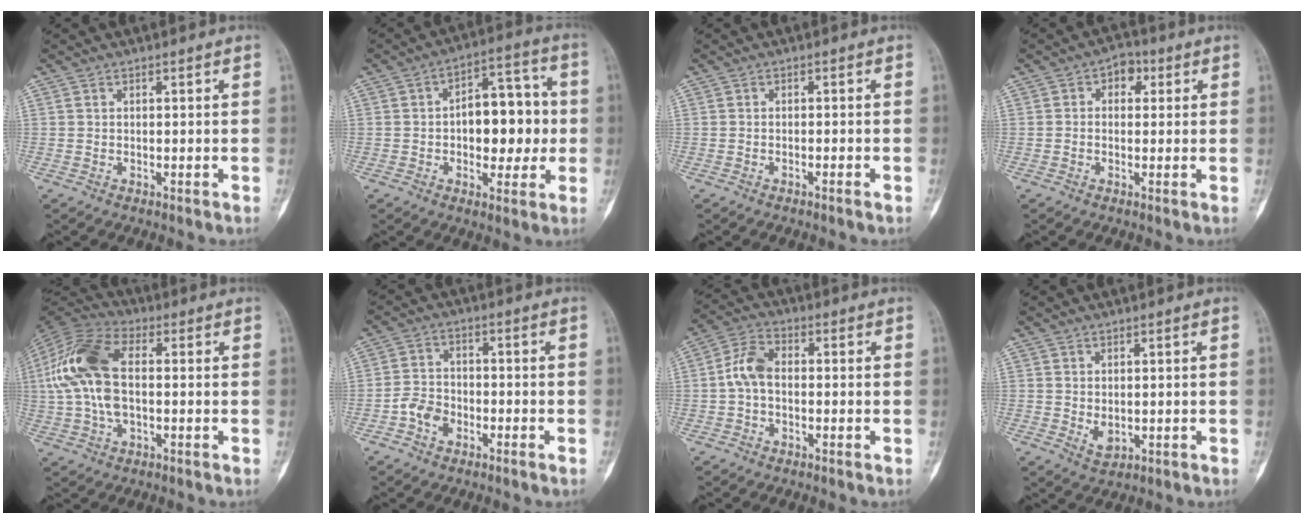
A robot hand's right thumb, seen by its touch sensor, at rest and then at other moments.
{"total": 13.6, "force": [-0.4, 8.1, 11.0], "torque": [-0.105, 0.031, -0.007]}
{"total": 0.9, "force": [-0.6, -0.1, 0.6], "torque": [-0.017, 0.004, -0.007]}
{"total": 3.9, "force": [1.2, 2.9, 2.4], "torque": [-0.010, 0.006, 0.008]}
{"total": 15.4, "force": [0.9, 8.4, 12.8], "torque": [-0.274, 0.028, 0.011]}
{"total": 4.7, "force": [-2.3, 3.3, 2.4], "torque": [-0.034, 0.020, -0.047]}
{"total": 5.9, "force": [-0.5, 3.6, 4.7], "torque": [-0.093, 0.018, -0.021]}
{"total": 2.5, "force": [0.0, 1.5, 1.9], "torque": [-0.029, -0.007, 0.011]}